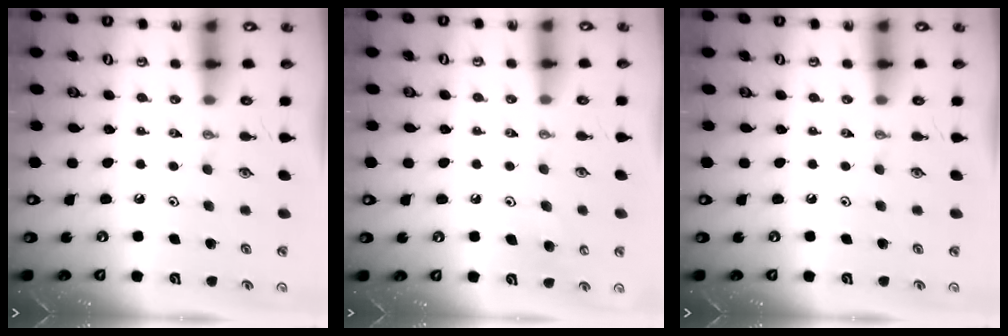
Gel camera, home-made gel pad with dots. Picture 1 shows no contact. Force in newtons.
{"total": 6.2, "press": 6.1, "slide": 0.6}
{"total": 0.0}